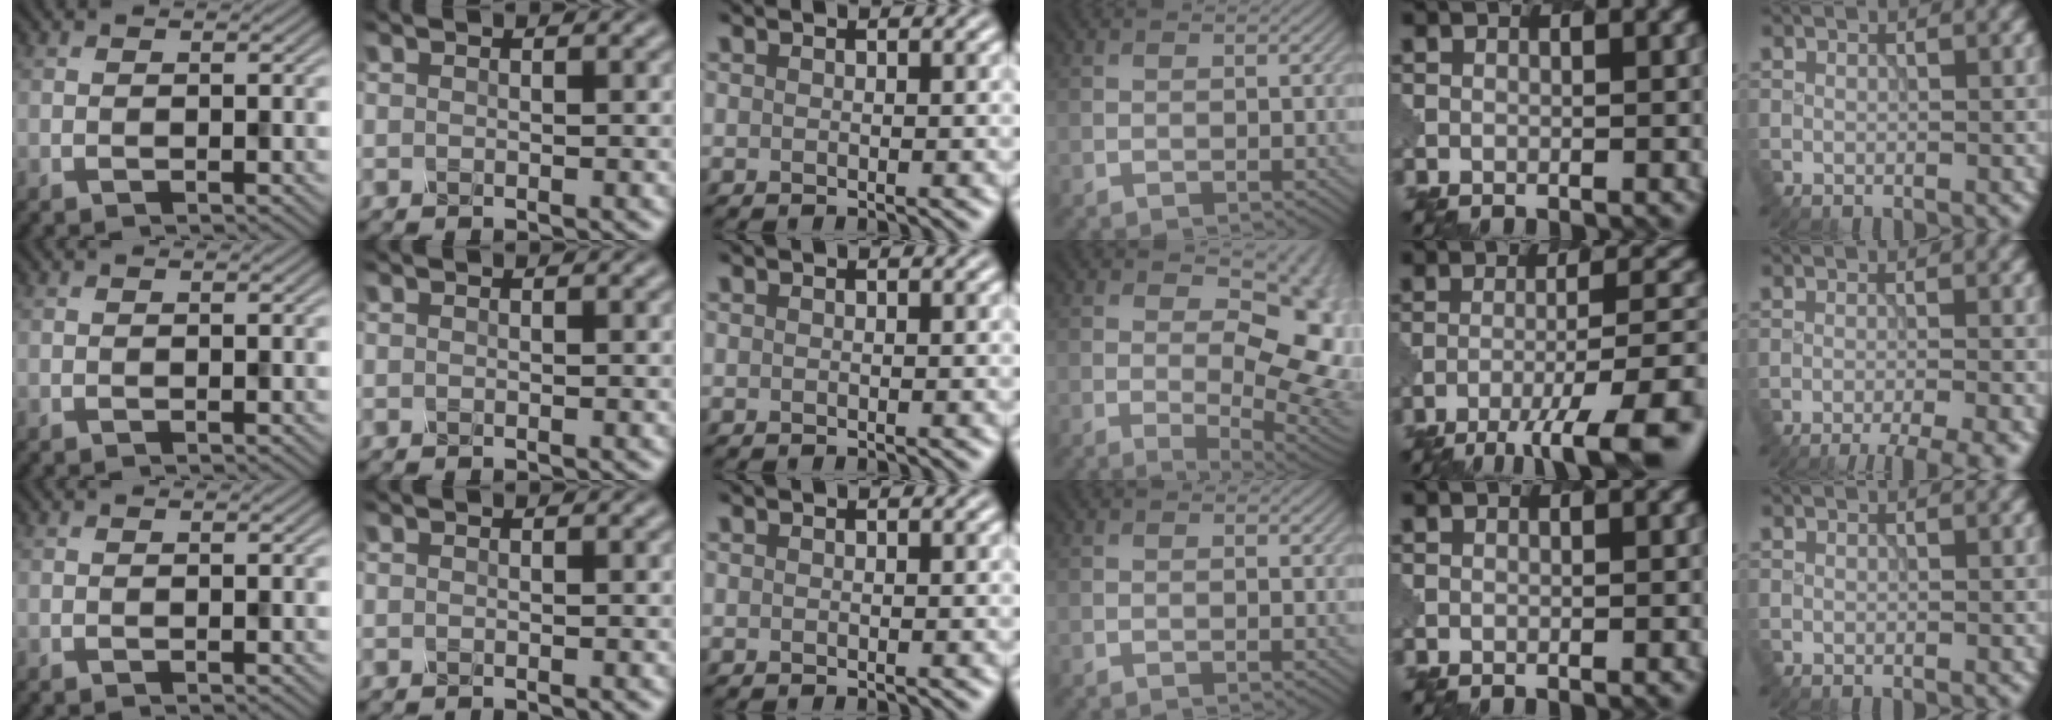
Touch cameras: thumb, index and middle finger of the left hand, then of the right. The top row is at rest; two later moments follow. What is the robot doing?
{"motion": "dispense", "object": "syringe"}